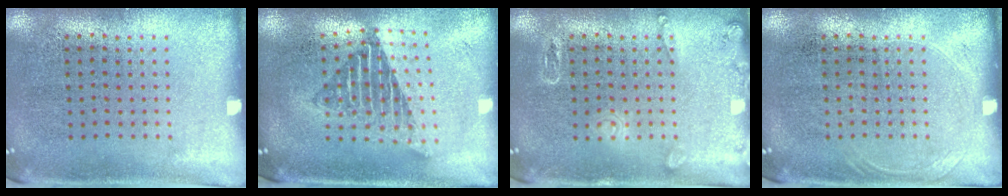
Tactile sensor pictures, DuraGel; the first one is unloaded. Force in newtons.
{"total": 1.7, "press": 1.3, "slide": 1.0}
{"total": 1.8, "press": 1.8, "slide": 0.2}
{"total": 0.7, "press": 0.7, "slide": 0.3}